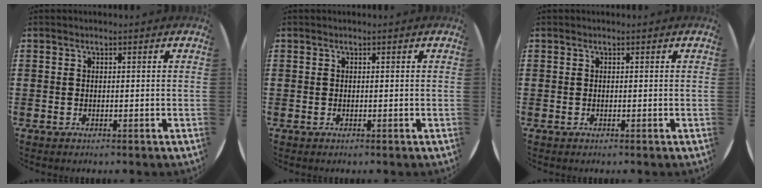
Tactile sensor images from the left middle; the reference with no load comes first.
{"total": 0.0}
{"total": 0.0}